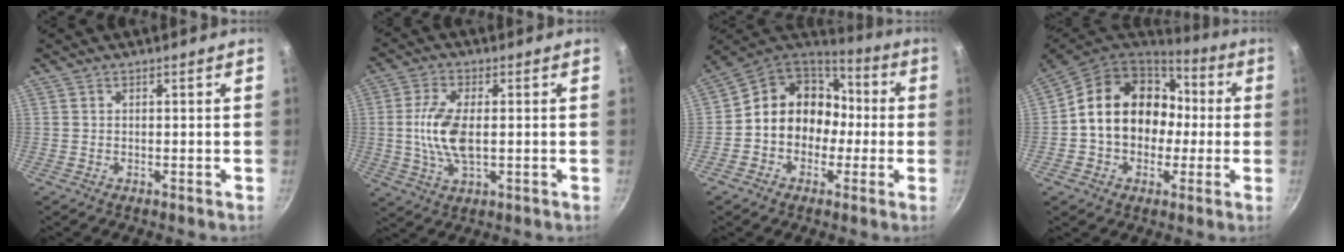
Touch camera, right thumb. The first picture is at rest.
{"total": 9.5, "force": [0.0, 4.5, 8.3], "torque": [-0.171, 0.002, -0.003]}
{"total": 14.4, "force": [-0.8, 12.5, 7.2], "torque": [-0.064, 0.047, -0.027]}
{"total": 18.8, "force": [0.4, 15.1, 11.1], "torque": [-0.153, 0.053, 0.004]}